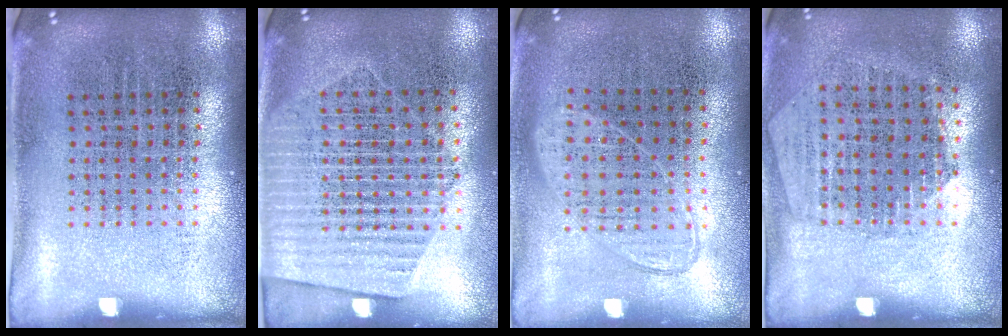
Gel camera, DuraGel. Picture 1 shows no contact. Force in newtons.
{"total": 1.7, "press": 1.5, "slide": 0.7}
{"total": 0.9, "press": 0.9, "slide": 0.4}
{"total": 1.2, "press": 1.1, "slide": 0.5}